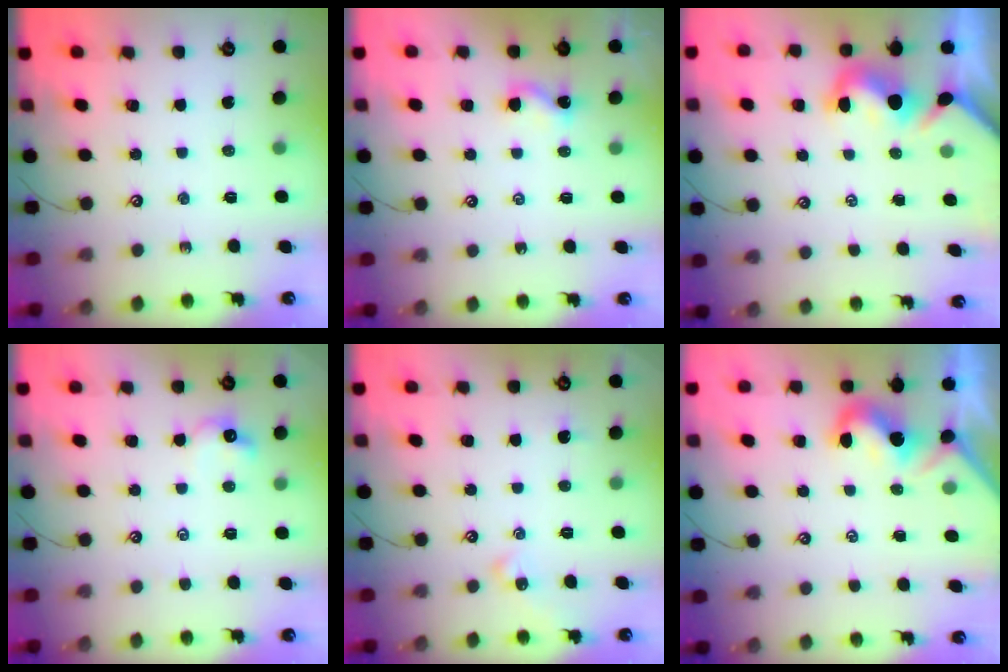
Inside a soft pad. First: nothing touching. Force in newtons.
{"total": 2.0, "press": 2.0, "slide": 0.4}
{"total": 1.5, "press": 1.2, "slide": 0.9}
{"total": 2.1, "press": 2.0, "slide": 0.7}
{"total": 3.3, "press": 3.2, "slide": 0.8}
{"total": 1.9, "press": 1.8, "slide": 0.6}